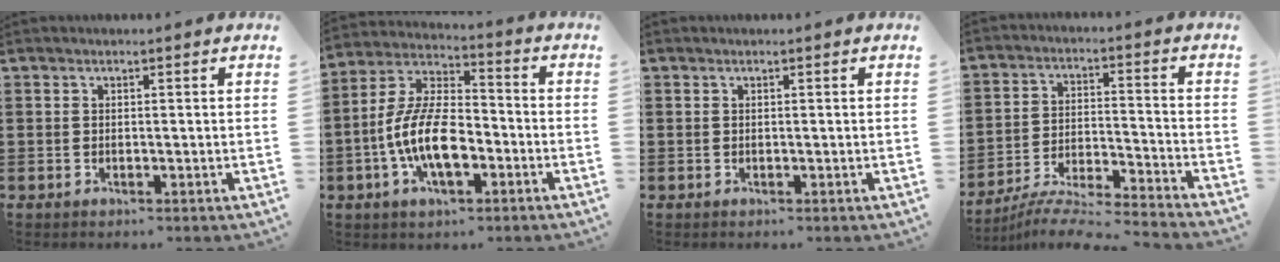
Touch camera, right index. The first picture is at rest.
{"total": 11.2, "force": [-3.6, 5.0, 9.3], "torque": [-0.211, -0.003, -0.070]}
{"total": 0.0}
{"total": 6.3, "force": [-6.0, -0.4, 2.1], "torque": [-0.043, -0.011, -0.117]}